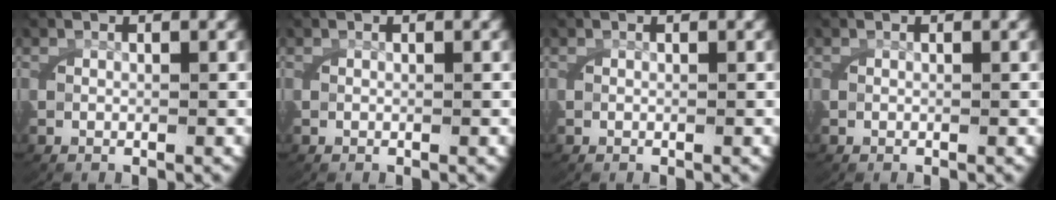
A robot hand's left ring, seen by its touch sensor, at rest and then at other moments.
{"total": 0.0}
{"total": 0.0}
{"total": 0.0}